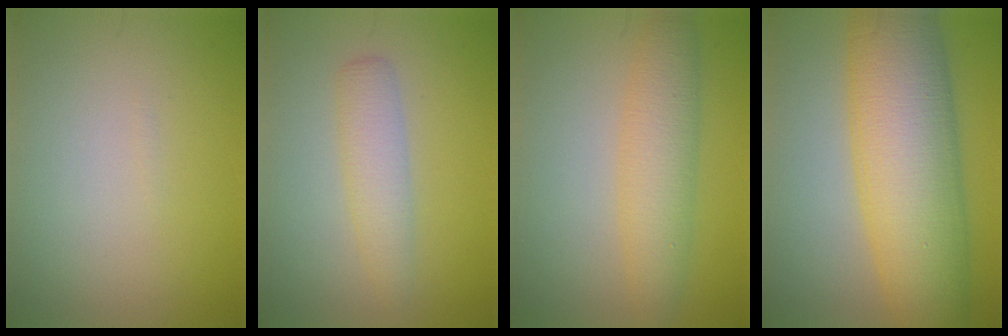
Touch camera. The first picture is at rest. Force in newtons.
{"total": 2.8, "press": 2.8, "slide": 0.1}
{"total": 4.4, "press": 4.4, "slide": 0.1}
{"total": 11.9, "press": 11.9, "slide": 0.2}